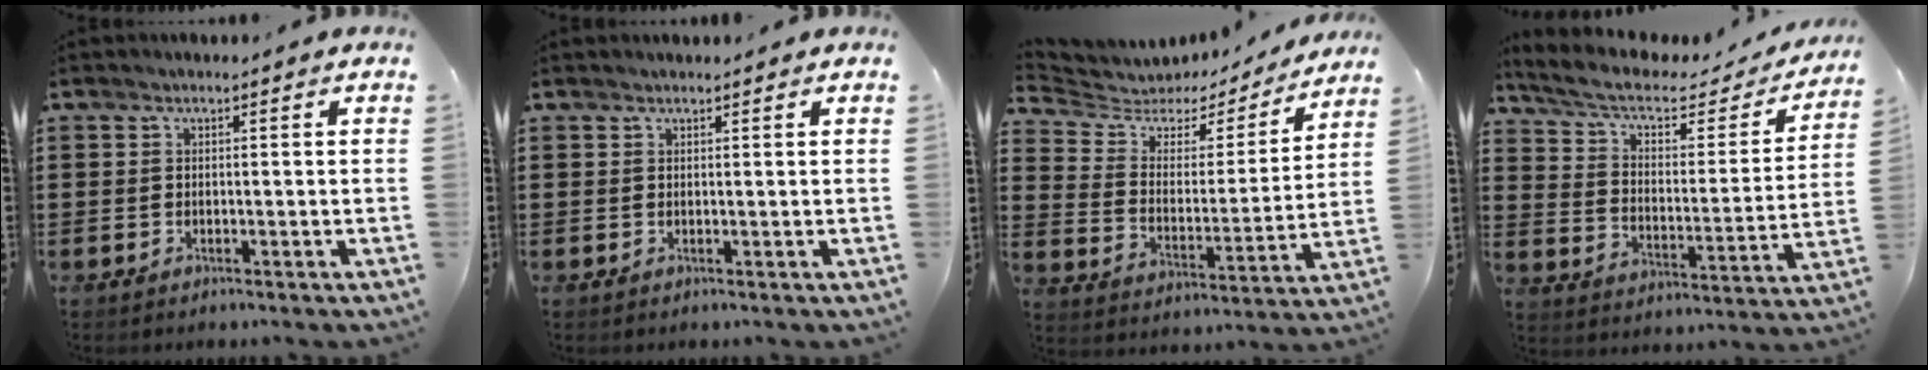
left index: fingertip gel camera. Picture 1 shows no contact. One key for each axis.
{"total": 0.5, "fx": 0.5, "fy": 0.0, "fz": 0.1, "tx": -0.002, "ty": 0.000, "tz": 0.010}
{"total": 4.4, "fx": 3.5, "fy": 2.4, "fz": 0.9, "tx": -0.048, "ty": -0.026, "tz": 0.054}
{"total": 6.0, "fx": 4.2, "fy": 2.3, "fz": 3.6, "tx": -0.088, "ty": -0.024, "tz": 0.067}